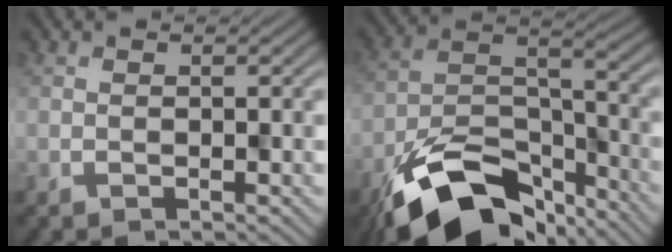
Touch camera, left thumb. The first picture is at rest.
{"total": 14.9, "force": [-10.8, 6.2, 8.1], "torque": [-0.173, -0.015, -0.186]}